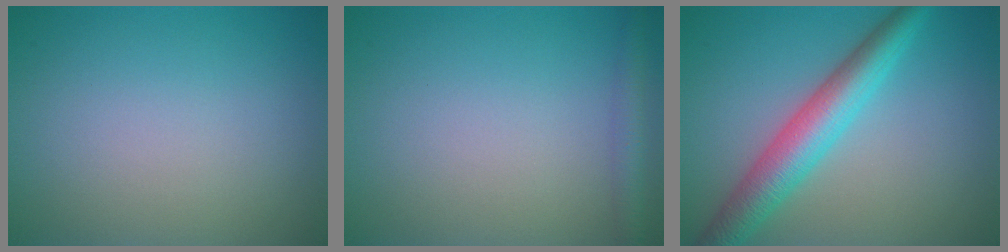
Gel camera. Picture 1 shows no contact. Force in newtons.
{"total": 2.1, "press": 2.1, "slide": 0.1}
{"total": 5.7, "press": 5.7, "slide": 0.0}